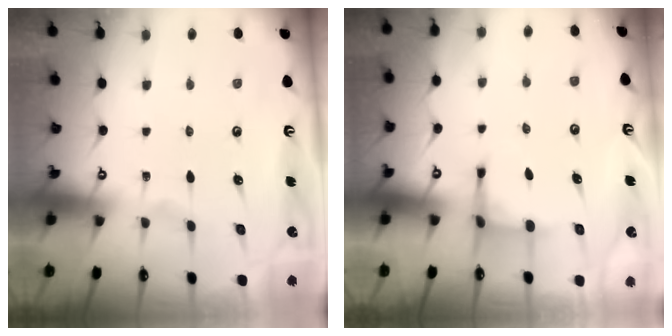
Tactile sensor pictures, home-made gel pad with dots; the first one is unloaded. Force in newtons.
{"total": 4.6, "press": 4.5, "slide": 0.9}